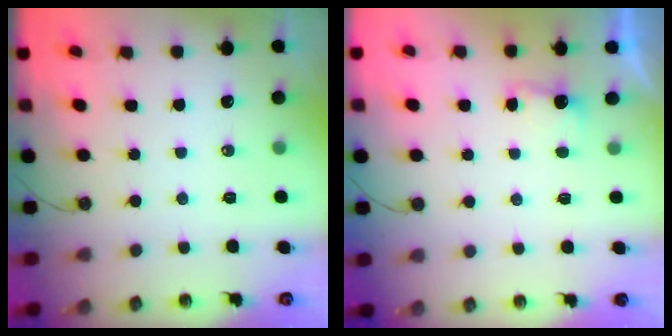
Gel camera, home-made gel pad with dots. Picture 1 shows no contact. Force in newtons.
{"total": 3.3, "press": 3.2, "slide": 0.9}